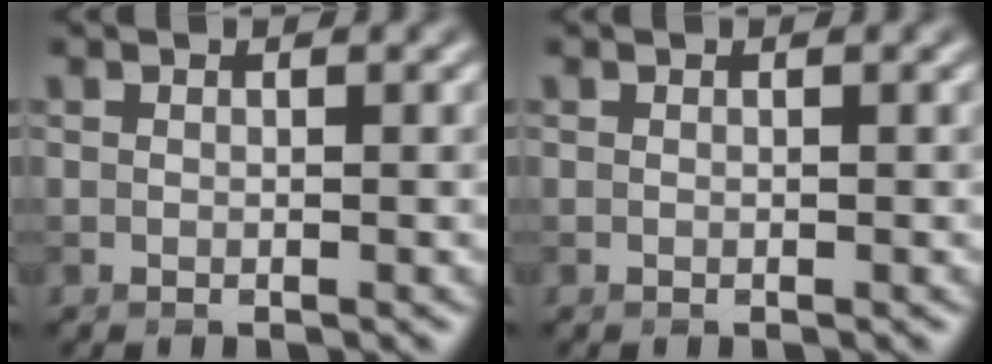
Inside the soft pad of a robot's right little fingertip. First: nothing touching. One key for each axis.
{"total": 0.0}